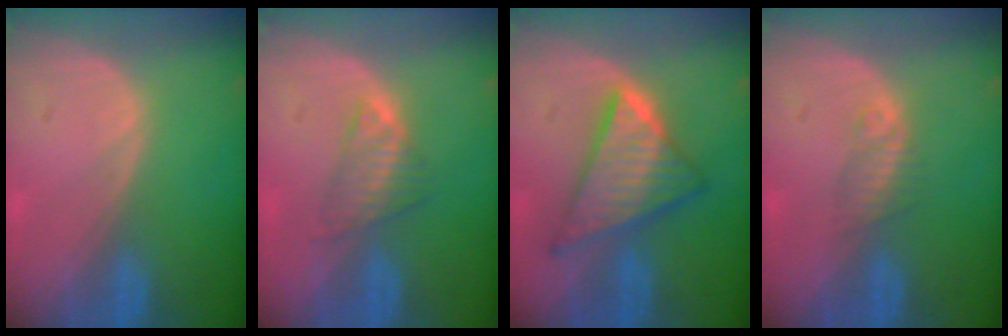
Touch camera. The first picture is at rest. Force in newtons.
{"total": 3.7, "press": 3.6, "slide": 0.7}
{"total": 9.0, "press": 9.0, "slide": 0.7}
{"total": 2.2, "press": 1.9, "slide": 1.0}